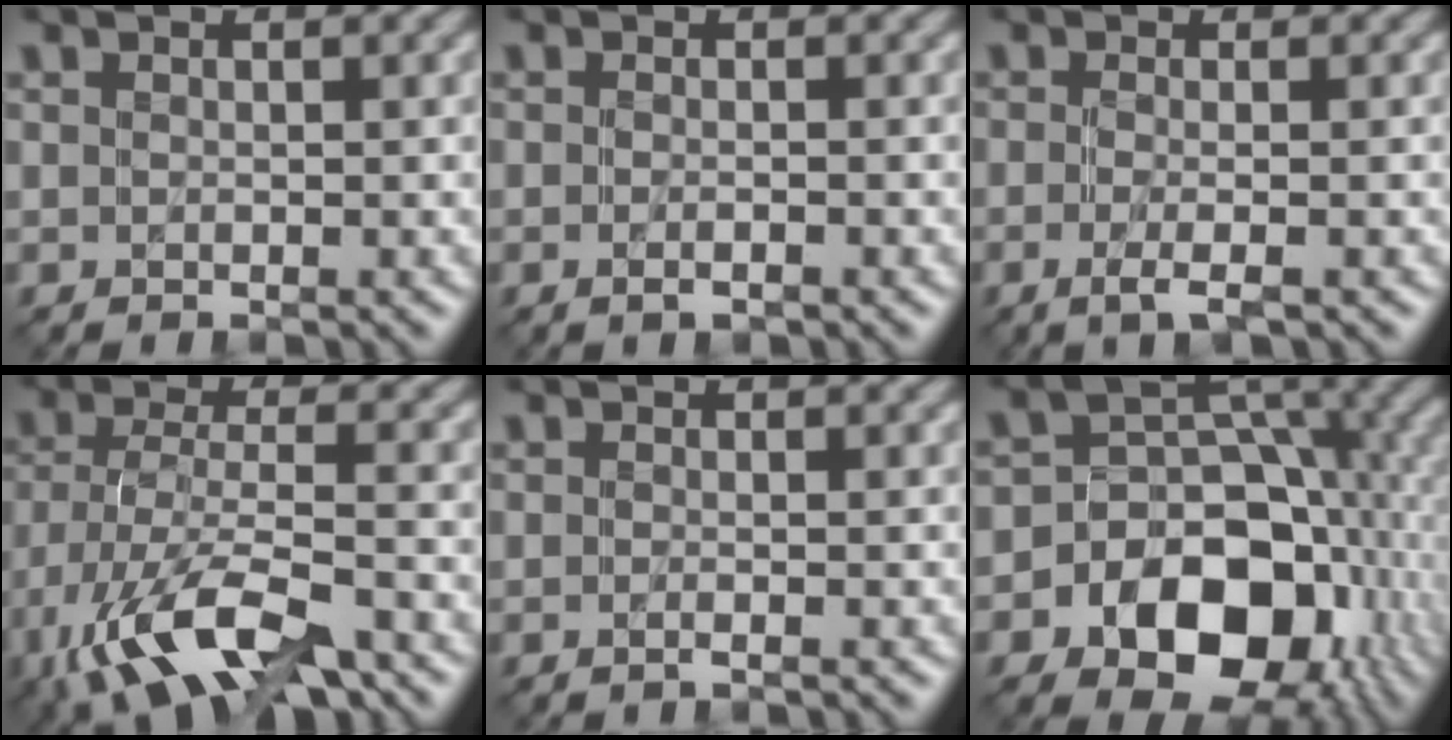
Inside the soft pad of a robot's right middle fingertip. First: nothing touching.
{"total": 1.3, "force": [-0.6, 0.3, 1.1], "torque": [-0.019, -0.006, -0.012]}
{"total": 2.6, "force": [-0.8, 0.7, 2.4], "torque": [-0.040, -0.008, -0.020]}
{"total": 11.0, "force": [-6.2, 4.5, 7.9], "torque": [-0.159, -0.018, -0.109]}
{"total": 1.1, "force": [-0.2, 0.4, 1.0], "torque": [-0.011, -0.006, -0.010]}
{"total": 13.4, "force": [-4.8, 9.5, 8.2], "torque": [-0.120, -0.004, -0.086]}